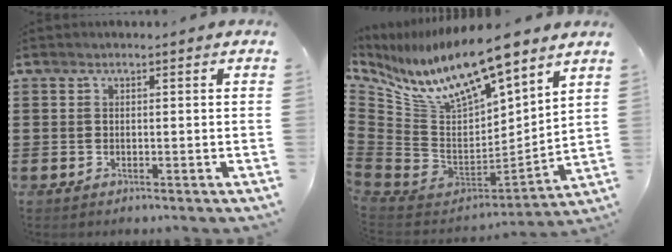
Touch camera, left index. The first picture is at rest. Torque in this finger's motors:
{"motor_torque": [1.90, -0.24, 1.06, 0.21]}